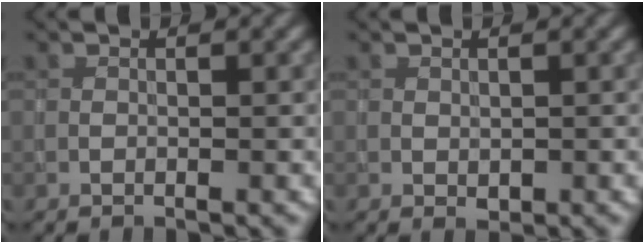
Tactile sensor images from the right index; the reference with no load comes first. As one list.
[{"total": 0.8, "force": [0.0, 0.6, 0.5], "torque": [-0.005, -0.004, 0.003]}]